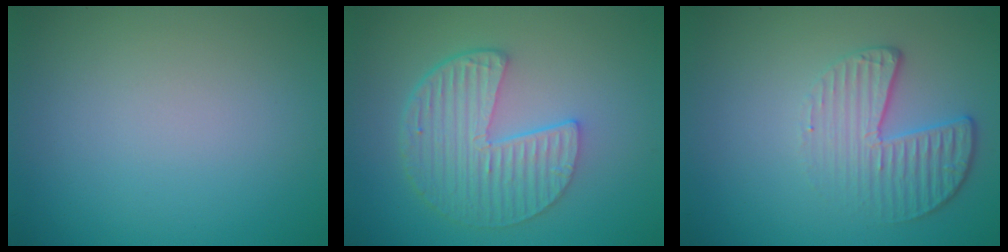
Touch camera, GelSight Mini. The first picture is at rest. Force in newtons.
{"total": 5.8, "press": 4.2, "slide": 3.9}
{"total": 3.5, "press": 2.6, "slide": 2.4}